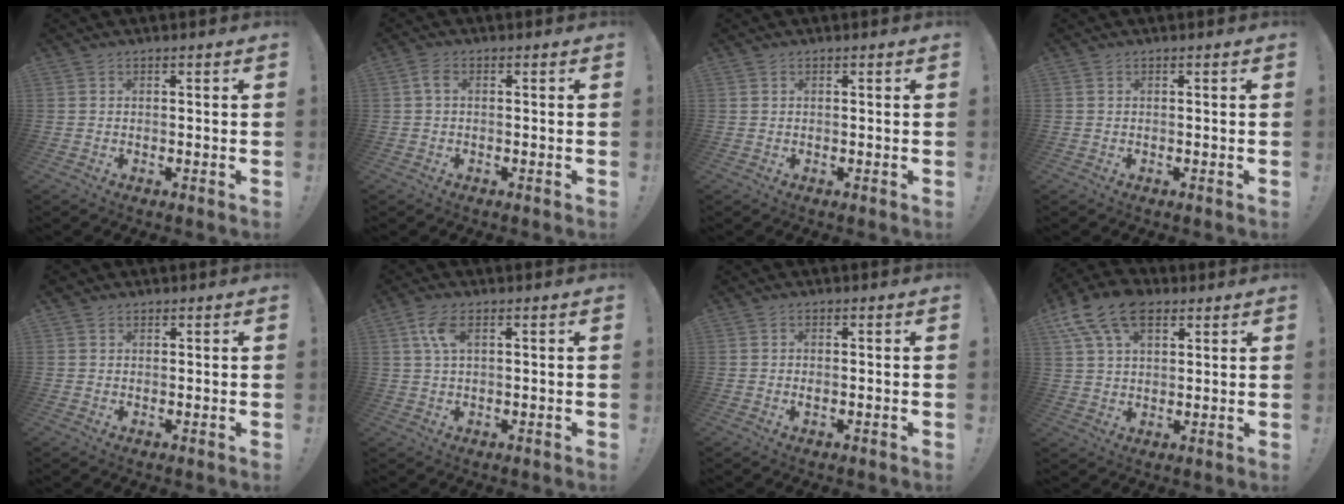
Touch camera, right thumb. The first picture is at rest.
{"total": 2.6, "force": [0.1, 1.4, 2.3], "torque": [-0.049, 0.006, 0.000]}
{"total": 0.0}
{"total": 0.0}
{"total": 1.5, "force": [1.0, 1.1, 0.3], "torque": [0.002, -0.002, 0.019]}
{"total": 5.5, "force": [1.9, 2.4, 4.6], "torque": [-0.084, 0.004, 0.033]}
{"total": 0.7, "force": [-0.1, 0.3, 0.7], "torque": [-0.013, 0.001, -0.002]}
{"total": 14.0, "force": [7.1, 8.5, 8.5], "torque": [-0.148, -0.022, 0.133]}